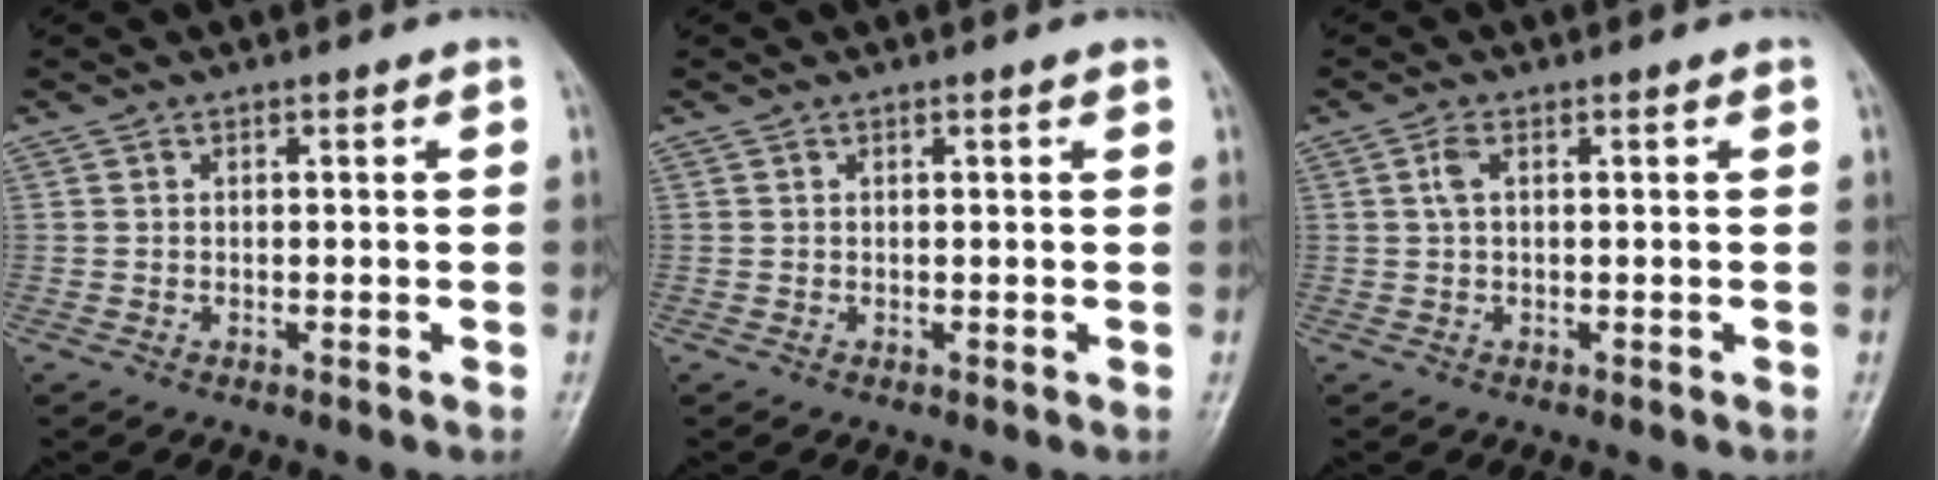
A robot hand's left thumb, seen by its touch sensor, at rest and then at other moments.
{"total": 0.8, "force": [0.4, 0.0, 0.6], "torque": [-0.011, 0.001, 0.005]}
{"total": 1.7, "force": [0.4, 0.6, 1.6], "torque": [-0.042, 0.011, 0.010]}